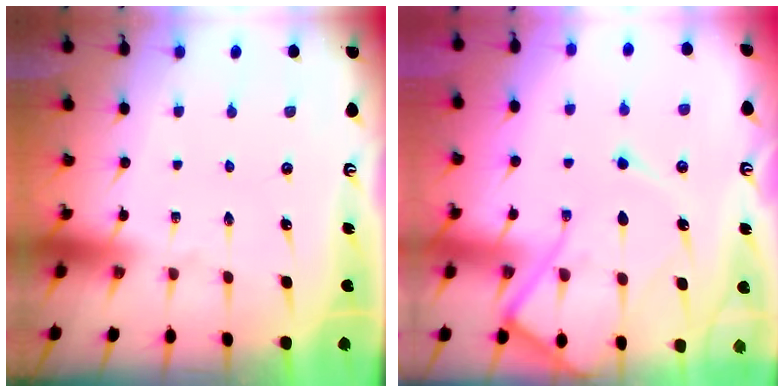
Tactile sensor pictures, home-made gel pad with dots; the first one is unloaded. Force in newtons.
{"total": 12.1, "press": 12.0, "slide": 1.3}